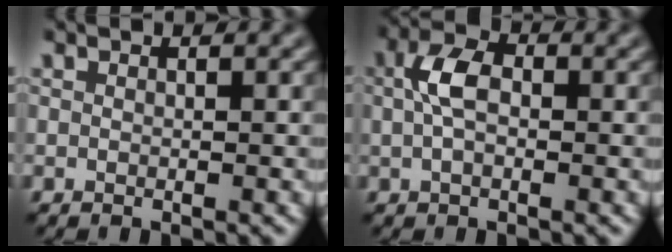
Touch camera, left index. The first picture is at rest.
{"total": 3.5, "force": [0.3, 2.0, 2.8], "torque": [-0.061, 0.010, -0.002]}